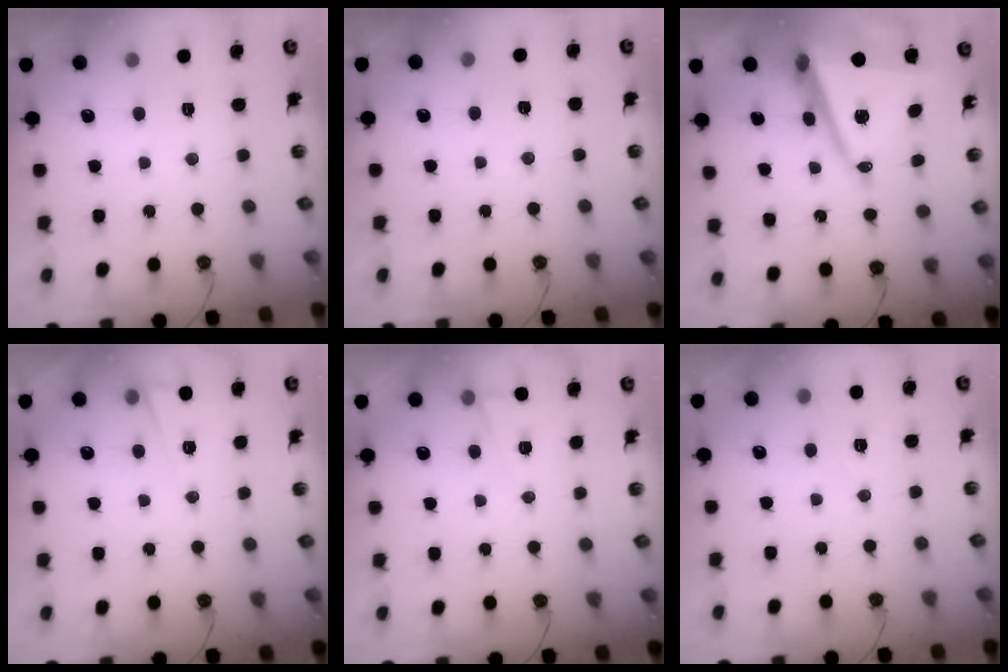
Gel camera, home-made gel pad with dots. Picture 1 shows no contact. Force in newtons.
{"total": 2.4, "press": 2.2, "slide": 1.1}
{"total": 13.3, "press": 12.9, "slide": 3.2}
{"total": 2.9, "press": 2.7, "slide": 1.1}
{"total": 5.5, "press": 3.0, "slide": 4.6}
{"total": 5.2, "press": 3.1, "slide": 4.2}